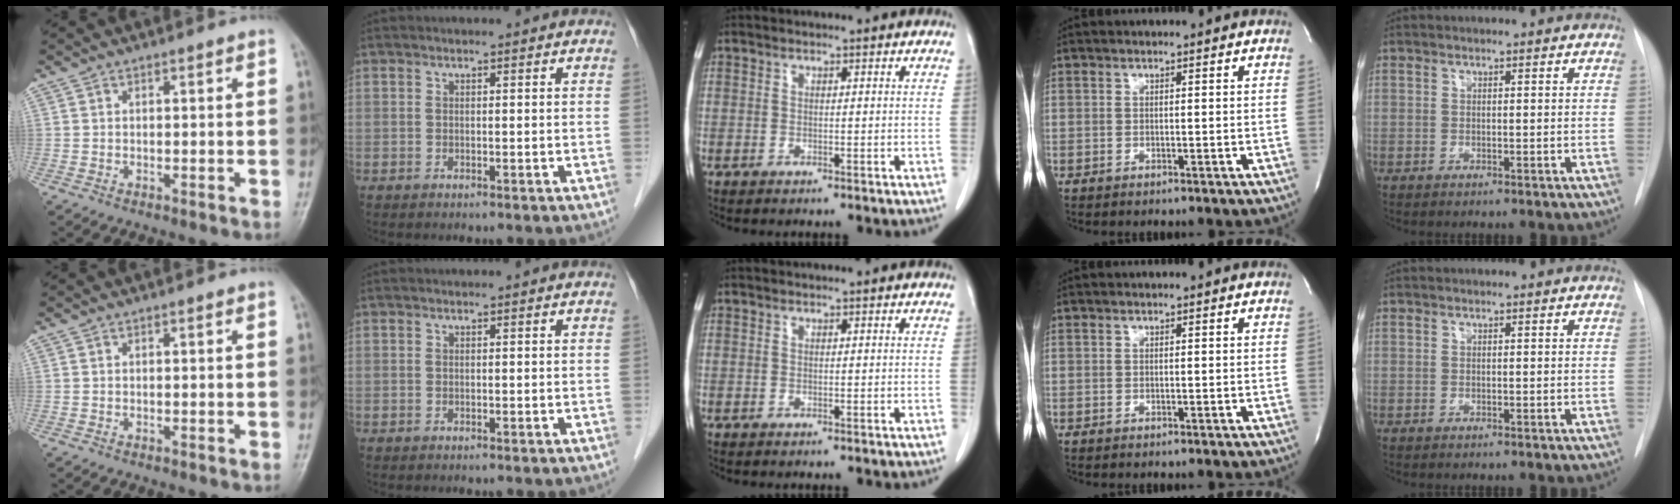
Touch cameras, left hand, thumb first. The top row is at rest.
{}